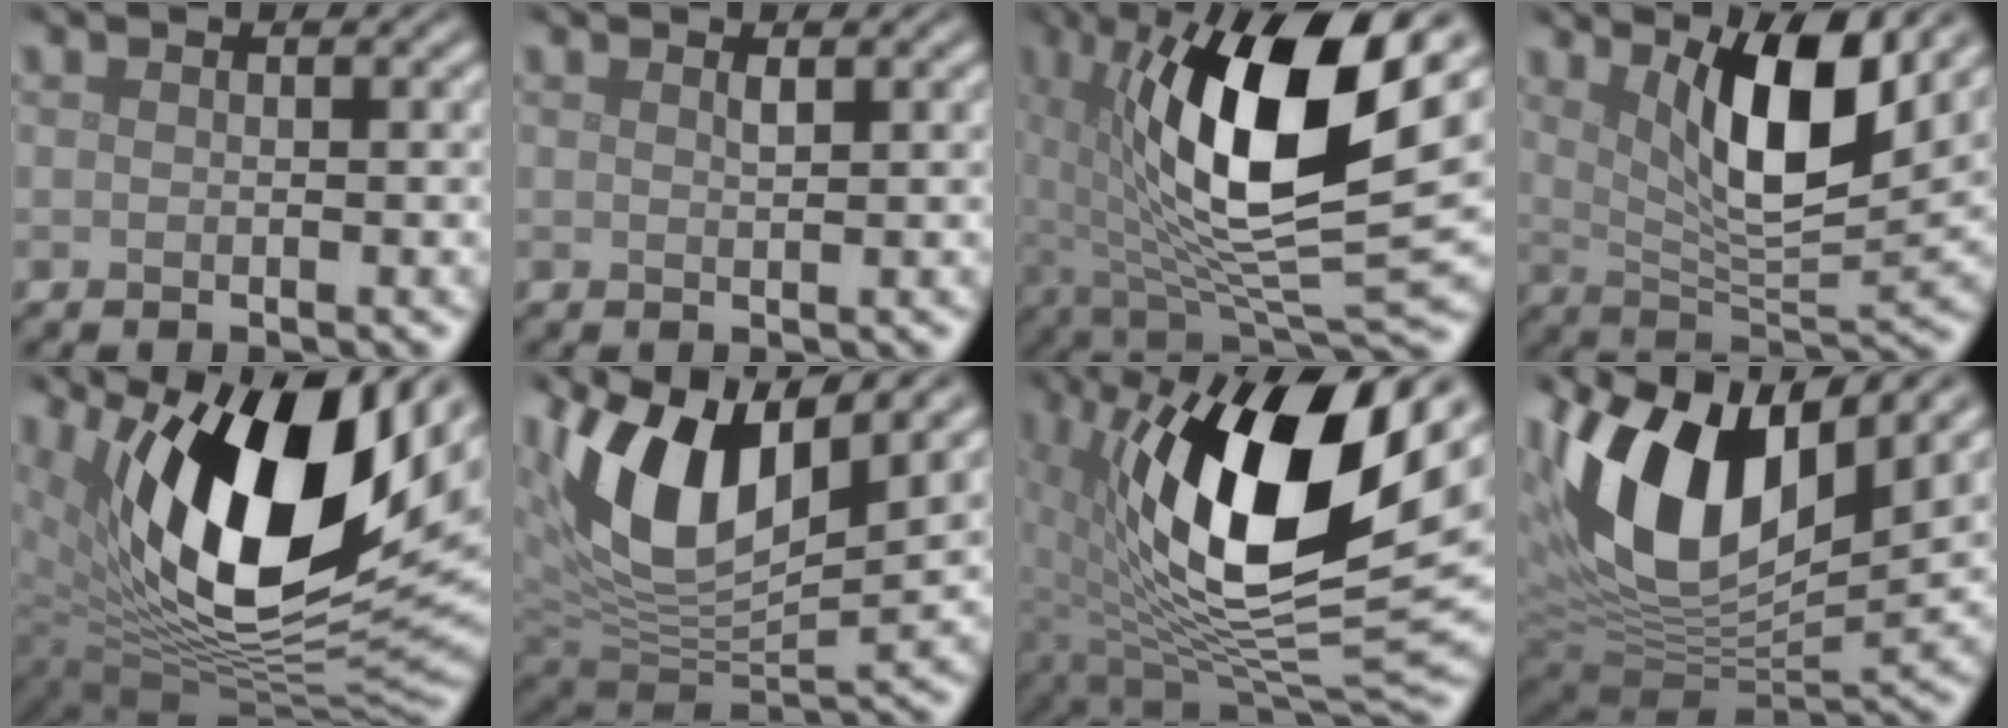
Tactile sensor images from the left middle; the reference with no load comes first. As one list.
[{"total": 0.7, "force": [0.5, 0.1, 0.5], "torque": [-0.008, -0.002, 0.009]}, {"total": 14.2, "force": [3.0, 4.7, 13.0], "torque": [-0.218, -0.012, 0.055]}, {"total": 8.4, "force": [3.5, 2.4, 7.2], "torque": [-0.121, -0.015, 0.063]}, {"total": 16.5, "force": [6.3, 7.7, 13.2], "torque": [-0.208, -0.013, 0.112]}, {"total": 11.4, "force": [4.8, 5.2, 8.9], "torque": [-0.168, 0.002, 0.087]}, {"total": 15.9, "force": [3.9, 6.6, 13.9], "torque": [-0.224, -0.016, 0.063]}, {"total": 15.0, "force": [5.3, 7.6, 11.8], "torque": [-0.222, 0.013, 0.091]}]